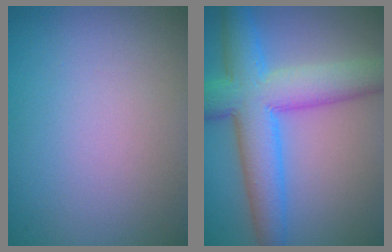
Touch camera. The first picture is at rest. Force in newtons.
{"total": 9.0, "press": 9.0, "slide": 0.1}